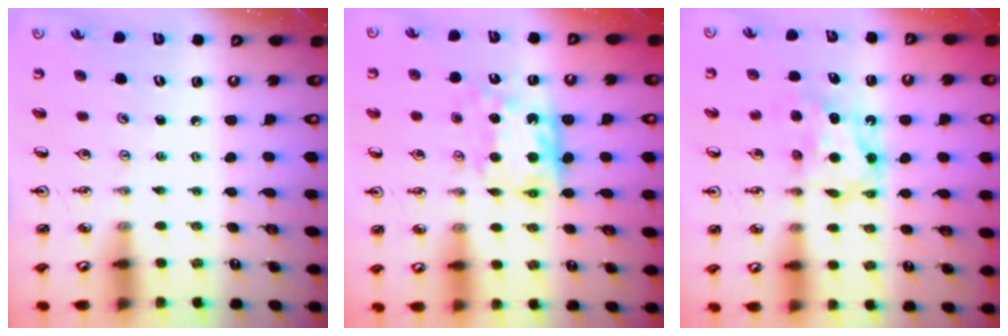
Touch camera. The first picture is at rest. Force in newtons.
{"total": 10.3, "press": 10.3, "slide": 0.5}
{"total": 7.2, "press": 7.1, "slide": 0.6}